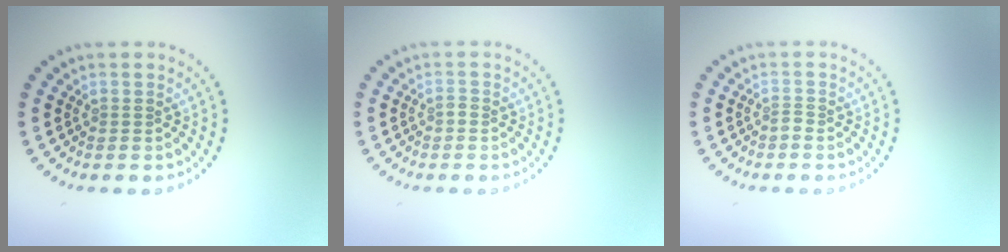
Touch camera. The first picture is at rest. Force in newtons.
{"total": 0.6, "press": 0.4, "slide": 0.3}
{"total": 0.9, "press": 0.5, "slide": 0.8}